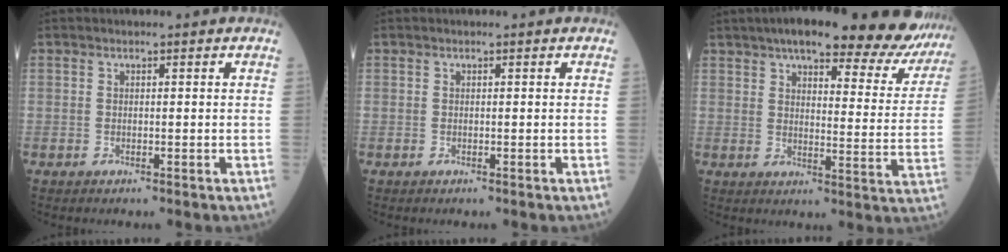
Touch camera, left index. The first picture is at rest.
{"total": 0.0}
{"total": 25.1, "force": [21.4, 5.2, 12.1], "torque": [-0.156, -0.027, 0.249]}